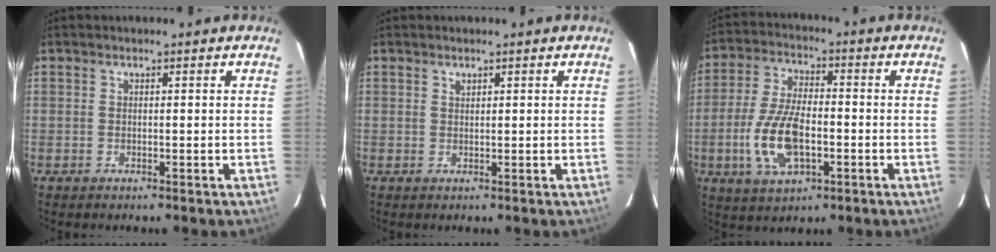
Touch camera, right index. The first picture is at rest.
{"total": 0.6, "force": [0.5, 0.3, 0.2], "torque": [-0.002, 0.002, 0.010]}
{"total": 12.7, "force": [-3.3, 5.9, 10.7], "torque": [-0.227, -0.001, -0.058]}